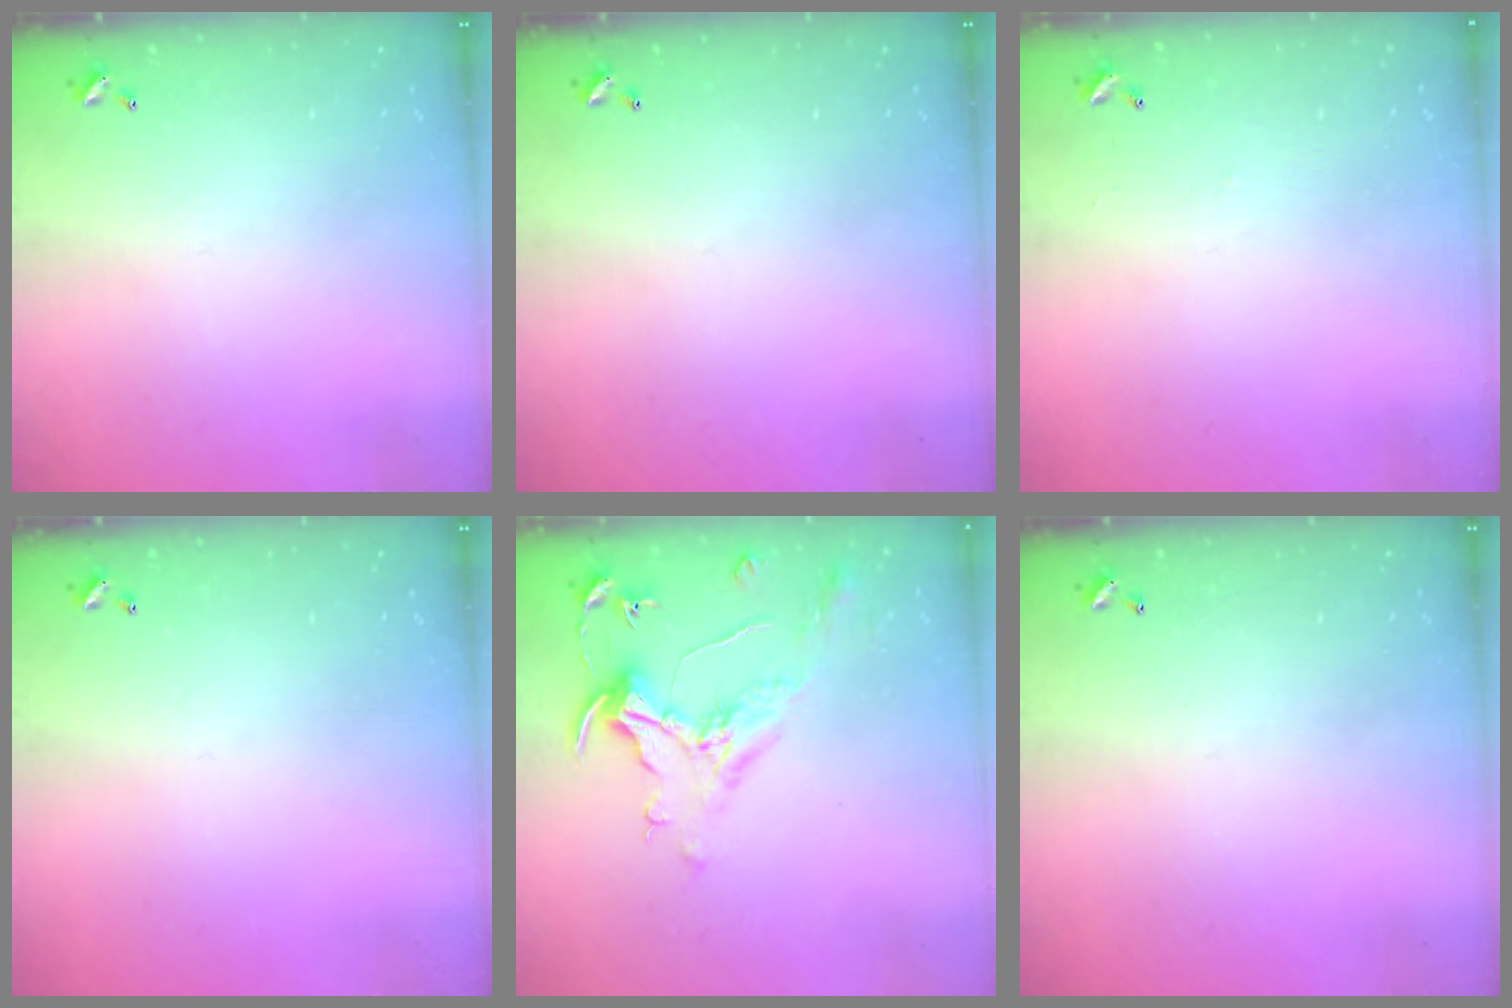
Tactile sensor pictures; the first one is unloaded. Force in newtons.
{"total": 0.0}
{"total": 4.0, "press": 3.9, "slide": 0.3}
{"total": 0.0}
{"total": 1.6, "press": 1.4, "slide": 0.7}
{"total": 0.0}